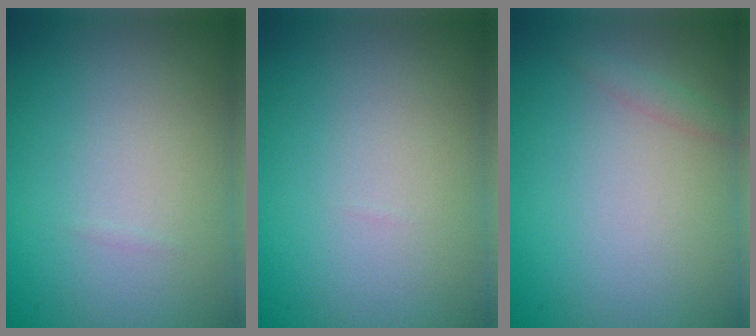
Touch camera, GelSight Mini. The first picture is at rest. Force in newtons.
{"total": 0.0}
{"total": 1.0, "press": 1.0, "slide": 0.0}